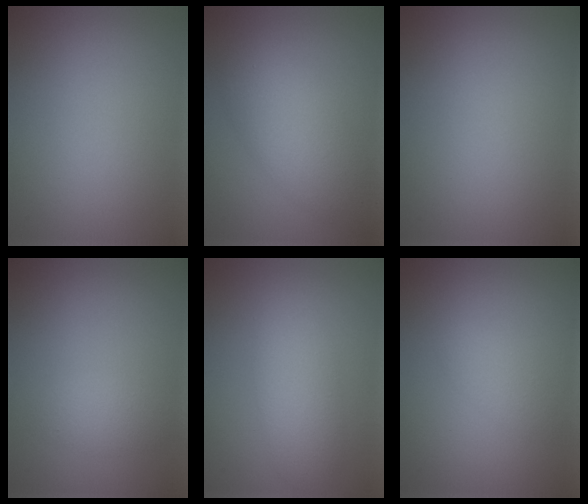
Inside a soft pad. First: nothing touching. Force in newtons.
{"total": 5.4, "press": 5.4, "slide": 0.4}
{"total": 0.0}
{"total": 1.5, "press": 1.5, "slide": 0.1}
{"total": 3.8, "press": 3.8, "slide": 0.1}
{"total": 1.5, "press": 1.5, "slide": 0.1}